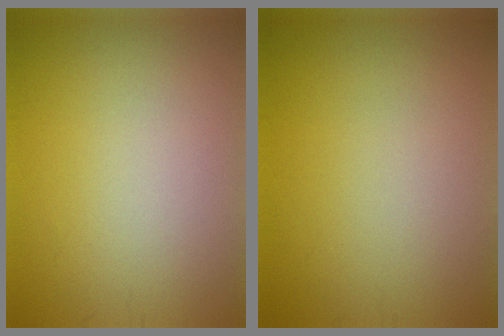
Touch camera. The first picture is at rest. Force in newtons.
{"total": 0.0}